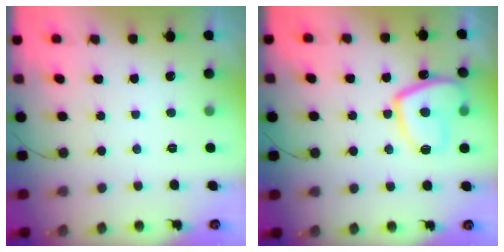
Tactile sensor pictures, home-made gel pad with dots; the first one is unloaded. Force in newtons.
{"total": 12.4, "press": 12.4, "slide": 1.5}